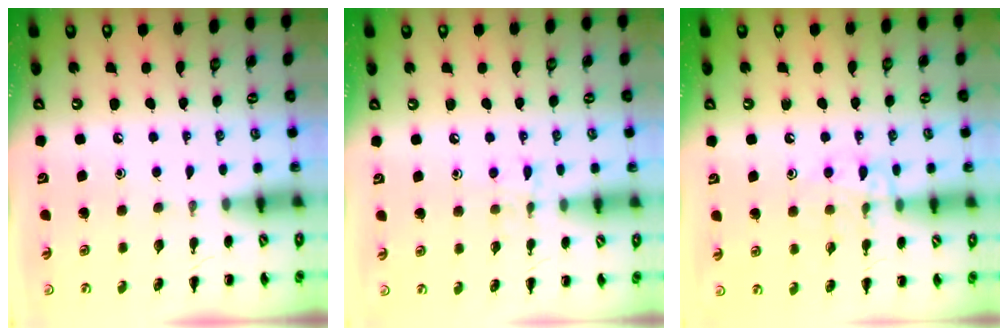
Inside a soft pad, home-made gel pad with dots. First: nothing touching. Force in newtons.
{"total": 5.9, "press": 5.8, "slide": 1.1}
{"total": 10.4, "press": 10.3, "slide": 1.0}